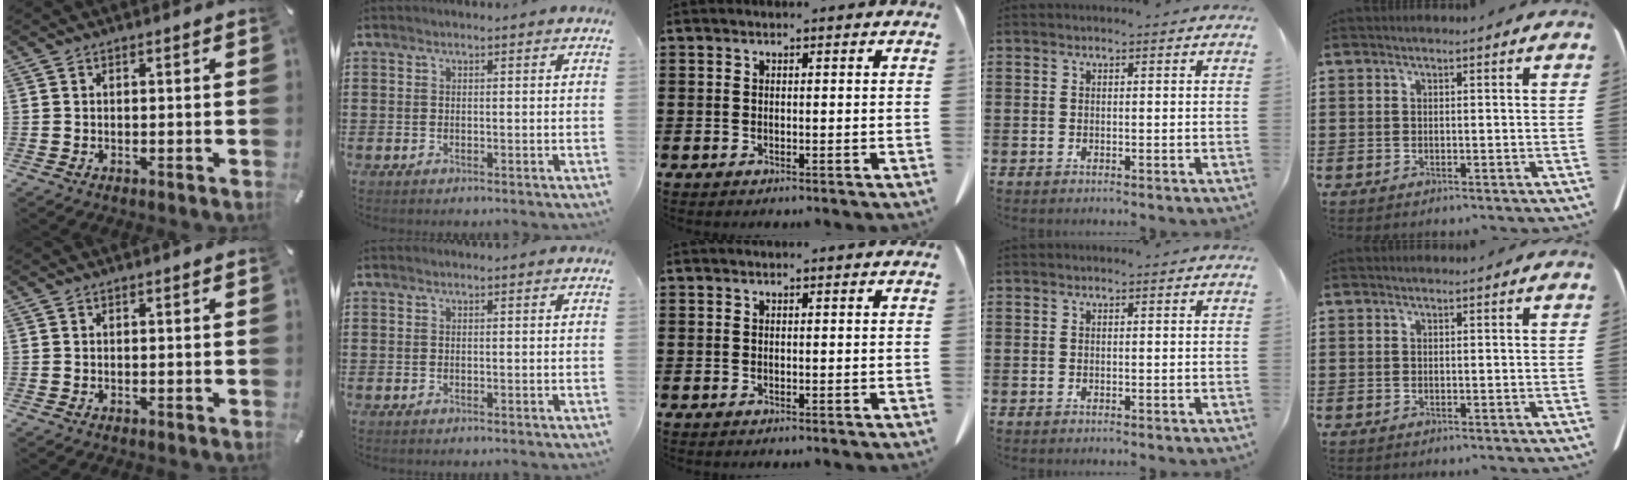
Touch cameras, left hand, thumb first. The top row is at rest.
{}